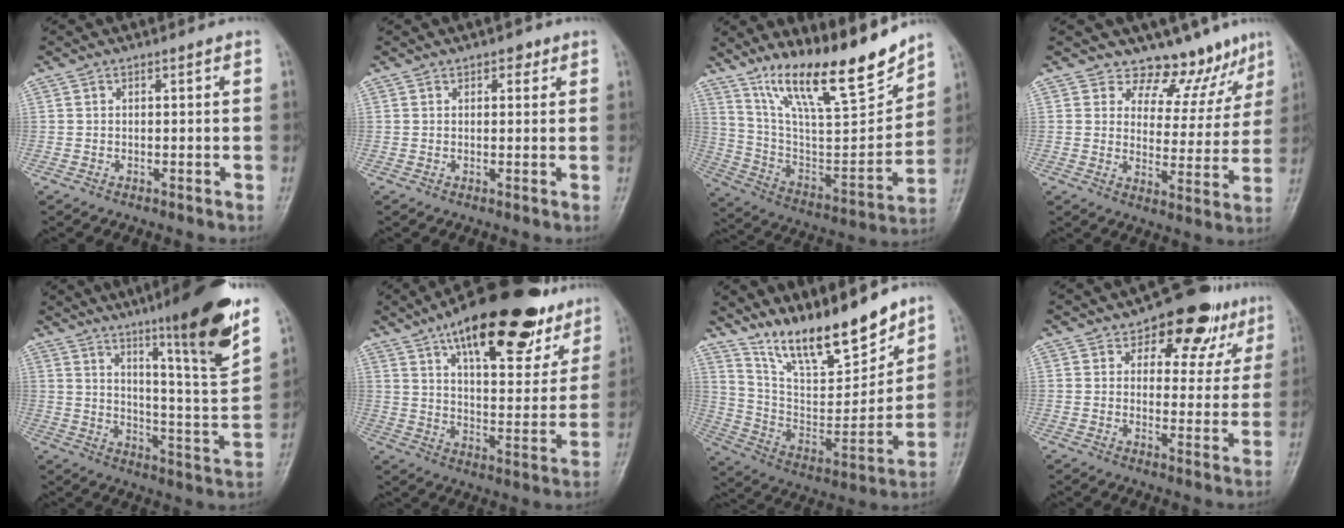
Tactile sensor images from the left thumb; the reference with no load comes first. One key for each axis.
{"total": 1.9, "fx": 1.1, "fy": 1.2, "fz": 1.0, "tx": 0.000, "ty": -0.002, "tz": 0.011}
{"total": 21.9, "fx": 16.4, "fy": 4.7, "fz": 13.6, "tx": -0.189, "ty": -0.086, "tz": 0.290}
{"total": 10.2, "fx": 8.5, "fy": 5.2, "fz": 2.1, "tx": 0.014, "ty": -0.066, "tz": 0.111}
{"total": 19.0, "fx": 11.9, "fy": 1.5, "fz": 14.8, "tx": -0.191, "ty": -0.067, "tz": 0.183}
{"total": 25.7, "fx": 16.4, "fy": 10.1, "fz": 17.0, "tx": -0.209, "ty": -0.040, "tz": 0.245}
{"total": 18.7, "fx": 14.7, "fy": 5.2, "fz": 10.3, "tx": -0.127, "ty": -0.088, "tz": 0.268}
{"total": 12.1, "fx": 7.2, "fy": 7.2, "fz": 6.6, "tx": -0.025, "ty": -0.028, "tz": 0.091}